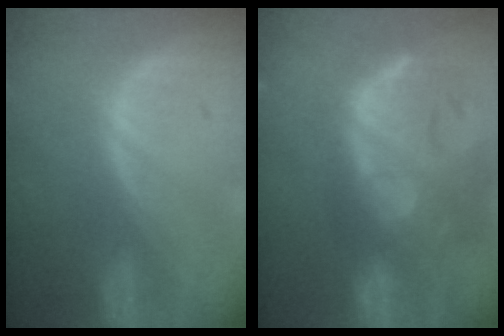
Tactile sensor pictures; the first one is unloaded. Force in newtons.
{"total": 14.8, "press": 11.9, "slide": 8.9}